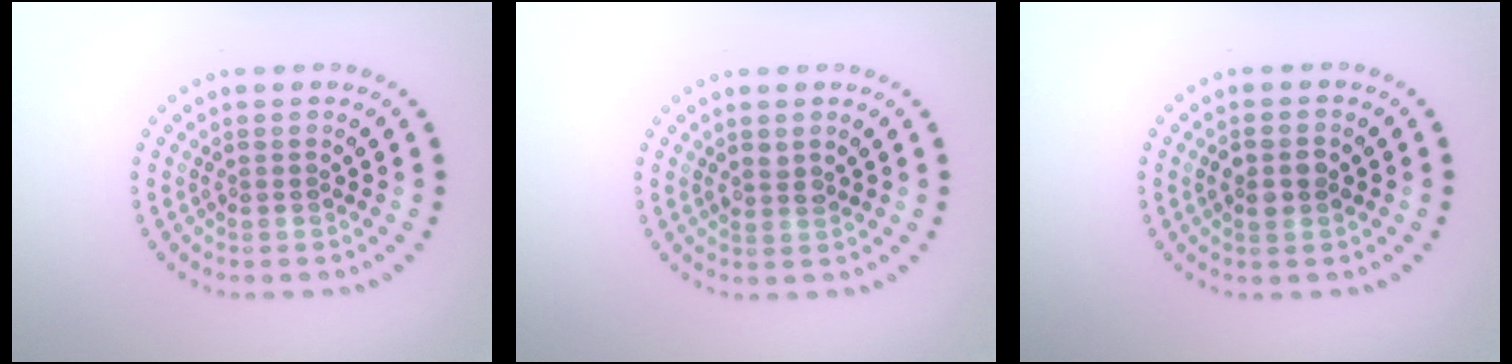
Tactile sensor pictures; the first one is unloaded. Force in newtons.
{"total": 0.9, "press": 0.7, "slide": 0.5}
{"total": 2.0, "press": 2.0, "slide": 0.2}